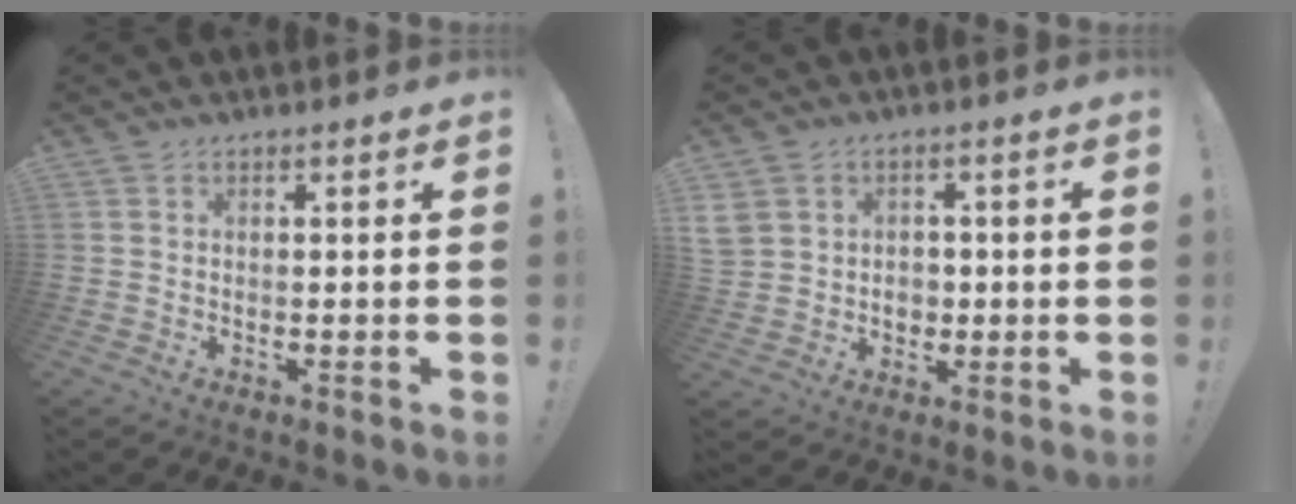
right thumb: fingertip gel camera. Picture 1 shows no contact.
{"total": 6.5, "force": [1.4, 6.1, 1.7], "torque": [-0.032, -0.005, 0.030]}